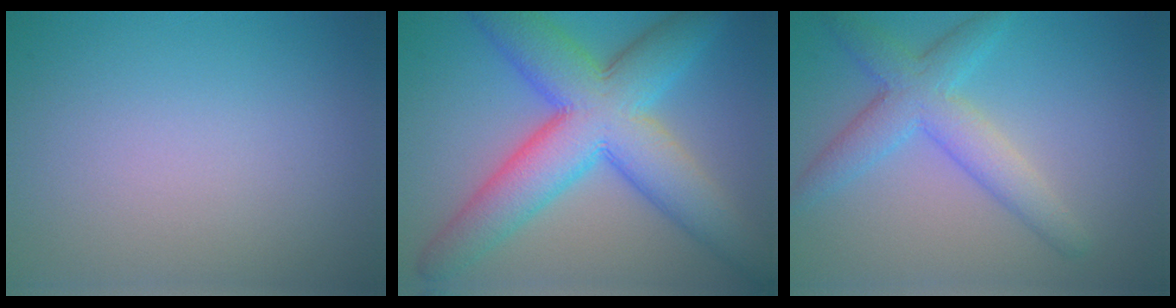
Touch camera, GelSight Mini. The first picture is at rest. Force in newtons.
{"total": 11.2, "press": 11.2, "slide": 0.2}
{"total": 4.6, "press": 4.6, "slide": 0.1}